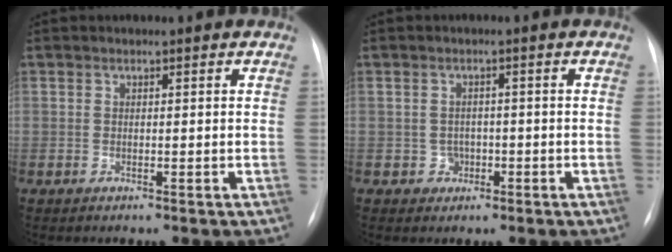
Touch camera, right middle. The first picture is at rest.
{"total": 2.2, "force": [-0.8, 2.0, 0.4], "torque": [0.001, 0.008, -0.010]}